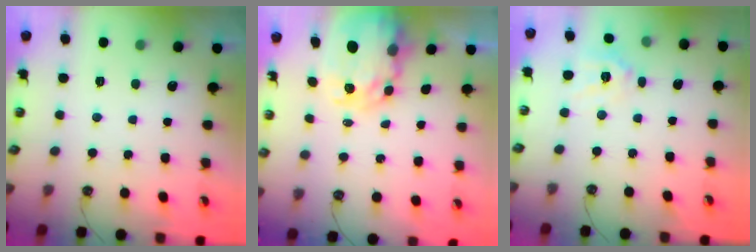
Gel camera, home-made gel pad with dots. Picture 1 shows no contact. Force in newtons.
{"total": 8.4, "press": 8.4, "slide": 0.7}
{"total": 10.1, "press": 10.0, "slide": 0.7}